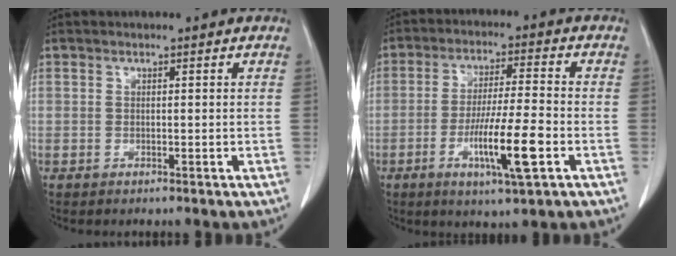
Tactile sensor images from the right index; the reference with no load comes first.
{"total": 10.5, "force": [-3.8, 0.4, 9.8], "torque": [-0.177, -0.012, -0.065]}